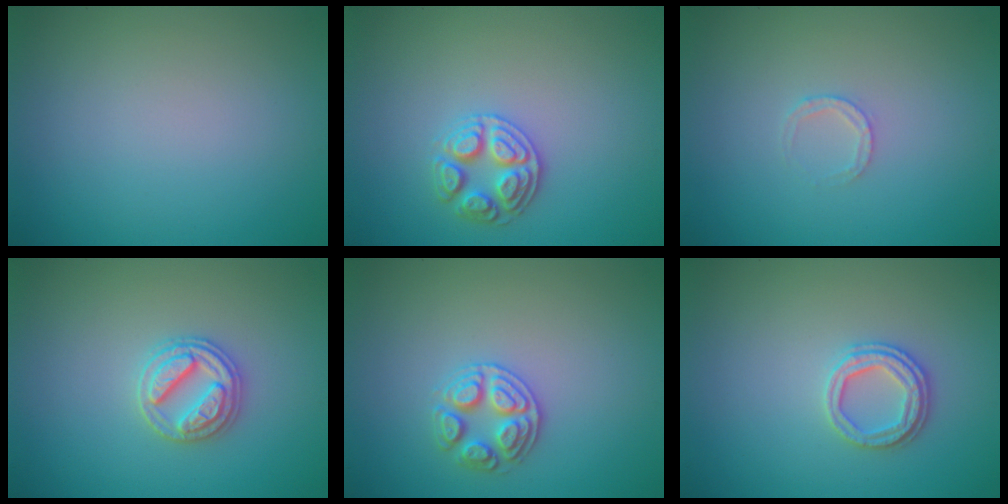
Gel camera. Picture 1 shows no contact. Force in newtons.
{"total": 2.8, "press": 2.7, "slide": 0.6}
{"total": 1.3, "press": 1.3, "slide": 0.2}
{"total": 2.9, "press": 2.8, "slide": 0.4}
{"total": 2.6, "press": 2.6, "slide": 0.4}
{"total": 2.6, "press": 2.4, "slide": 0.8}